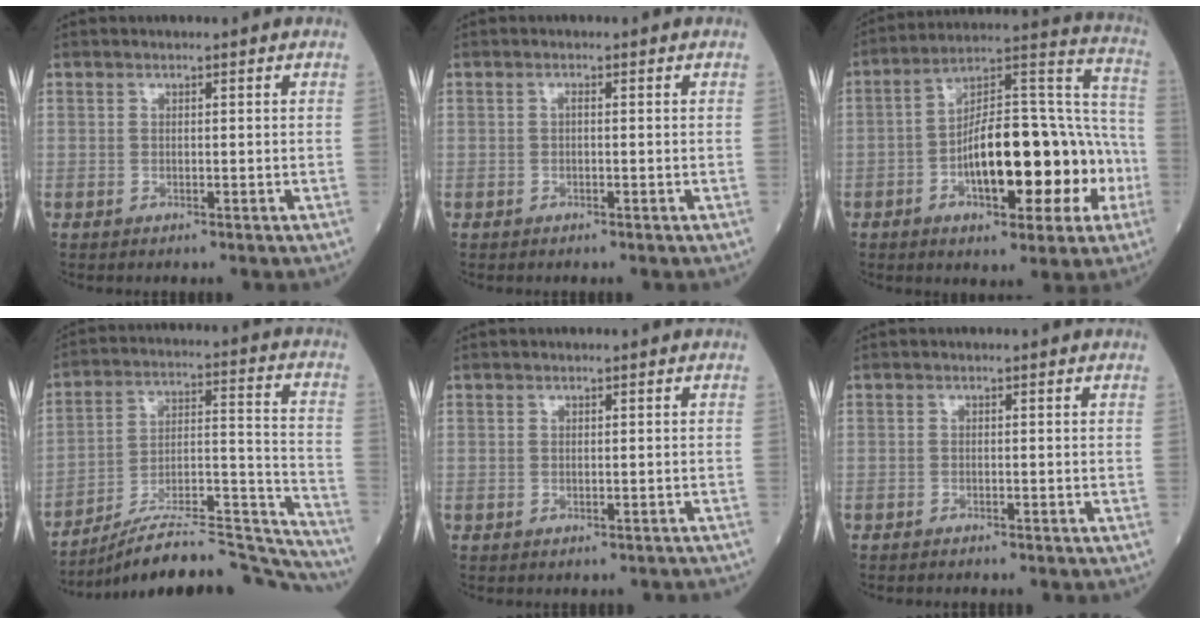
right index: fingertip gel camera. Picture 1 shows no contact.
{"total": 0.9, "force": [0.0, 0.5, 0.7], "torque": [-0.022, 0.003, -0.001]}
{"total": 22.5, "force": [-5.5, 8.2, 20.2], "torque": [-0.291, 0.045, -0.074]}
{"total": 29.4, "force": [-27.4, 2.7, 10.4], "torque": [-0.102, 0.019, -0.397]}
{"total": 1.8, "force": [-1.0, 1.2, 0.8], "torque": [-0.021, 0.009, -0.007]}
{"total": 2.9, "force": [-2.4, 1.1, 1.1], "torque": [-0.026, -0.006, -0.030]}